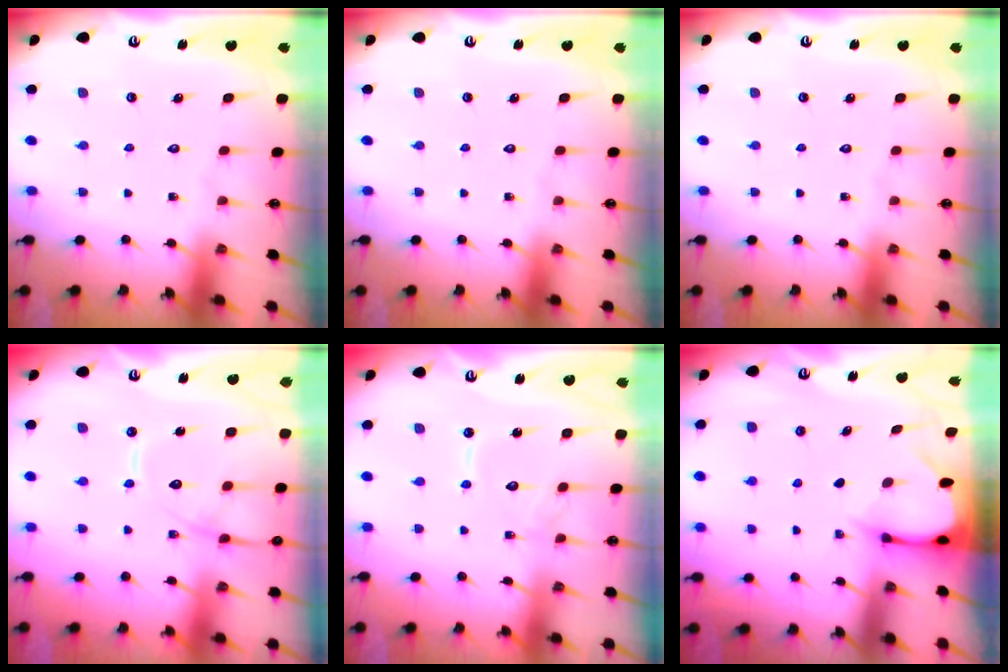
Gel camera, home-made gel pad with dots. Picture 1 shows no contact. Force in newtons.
{"total": 0.0}
{"total": 0.0}
{"total": 14.1, "press": 14.0, "slide": 1.3}
{"total": 8.9, "press": 8.9, "slide": 0.6}
{"total": 2.6, "press": 2.5, "slide": 0.3}